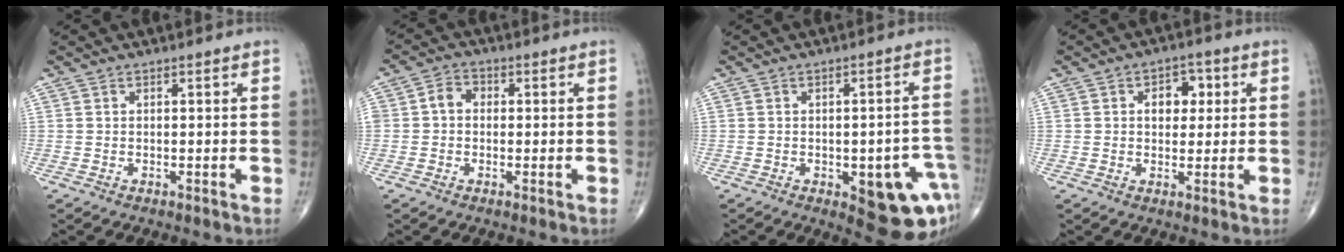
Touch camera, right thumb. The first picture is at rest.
{"total": 3.7, "force": [0.0, 3.0, 2.1], "torque": [-0.027, 0.015, -0.008]}
{"total": 13.8, "force": [-4.8, 5.9, 11.5], "torque": [-0.095, 0.024, -0.040]}
{"total": 5.7, "force": [1.3, 4.0, 3.8], "torque": [-0.025, 0.004, 0.015]}